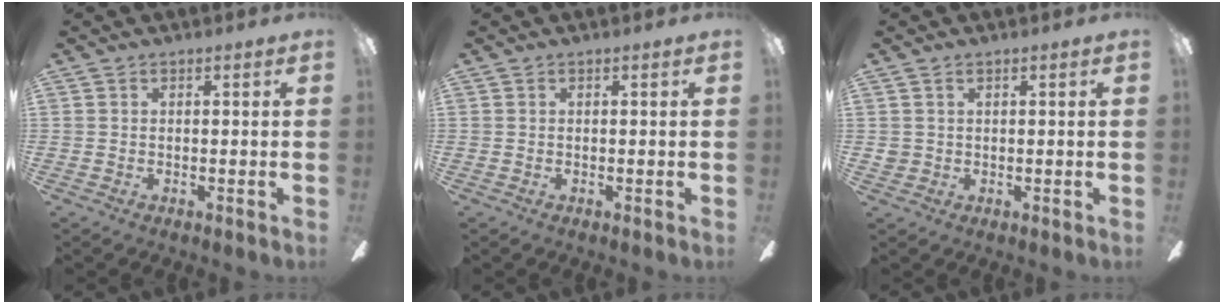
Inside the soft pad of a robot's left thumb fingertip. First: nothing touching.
{"total": 0.0}
{"total": 1.7, "force": [0.5, 1.5, 0.4], "torque": [-0.009, 0.002, 0.010]}